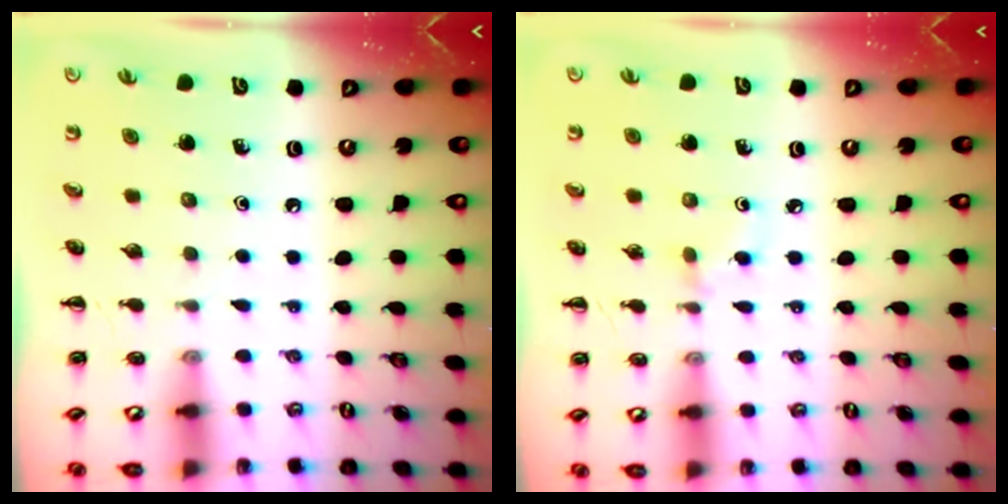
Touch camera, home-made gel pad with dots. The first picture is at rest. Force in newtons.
{"total": 2.6, "press": 2.4, "slide": 1.0}